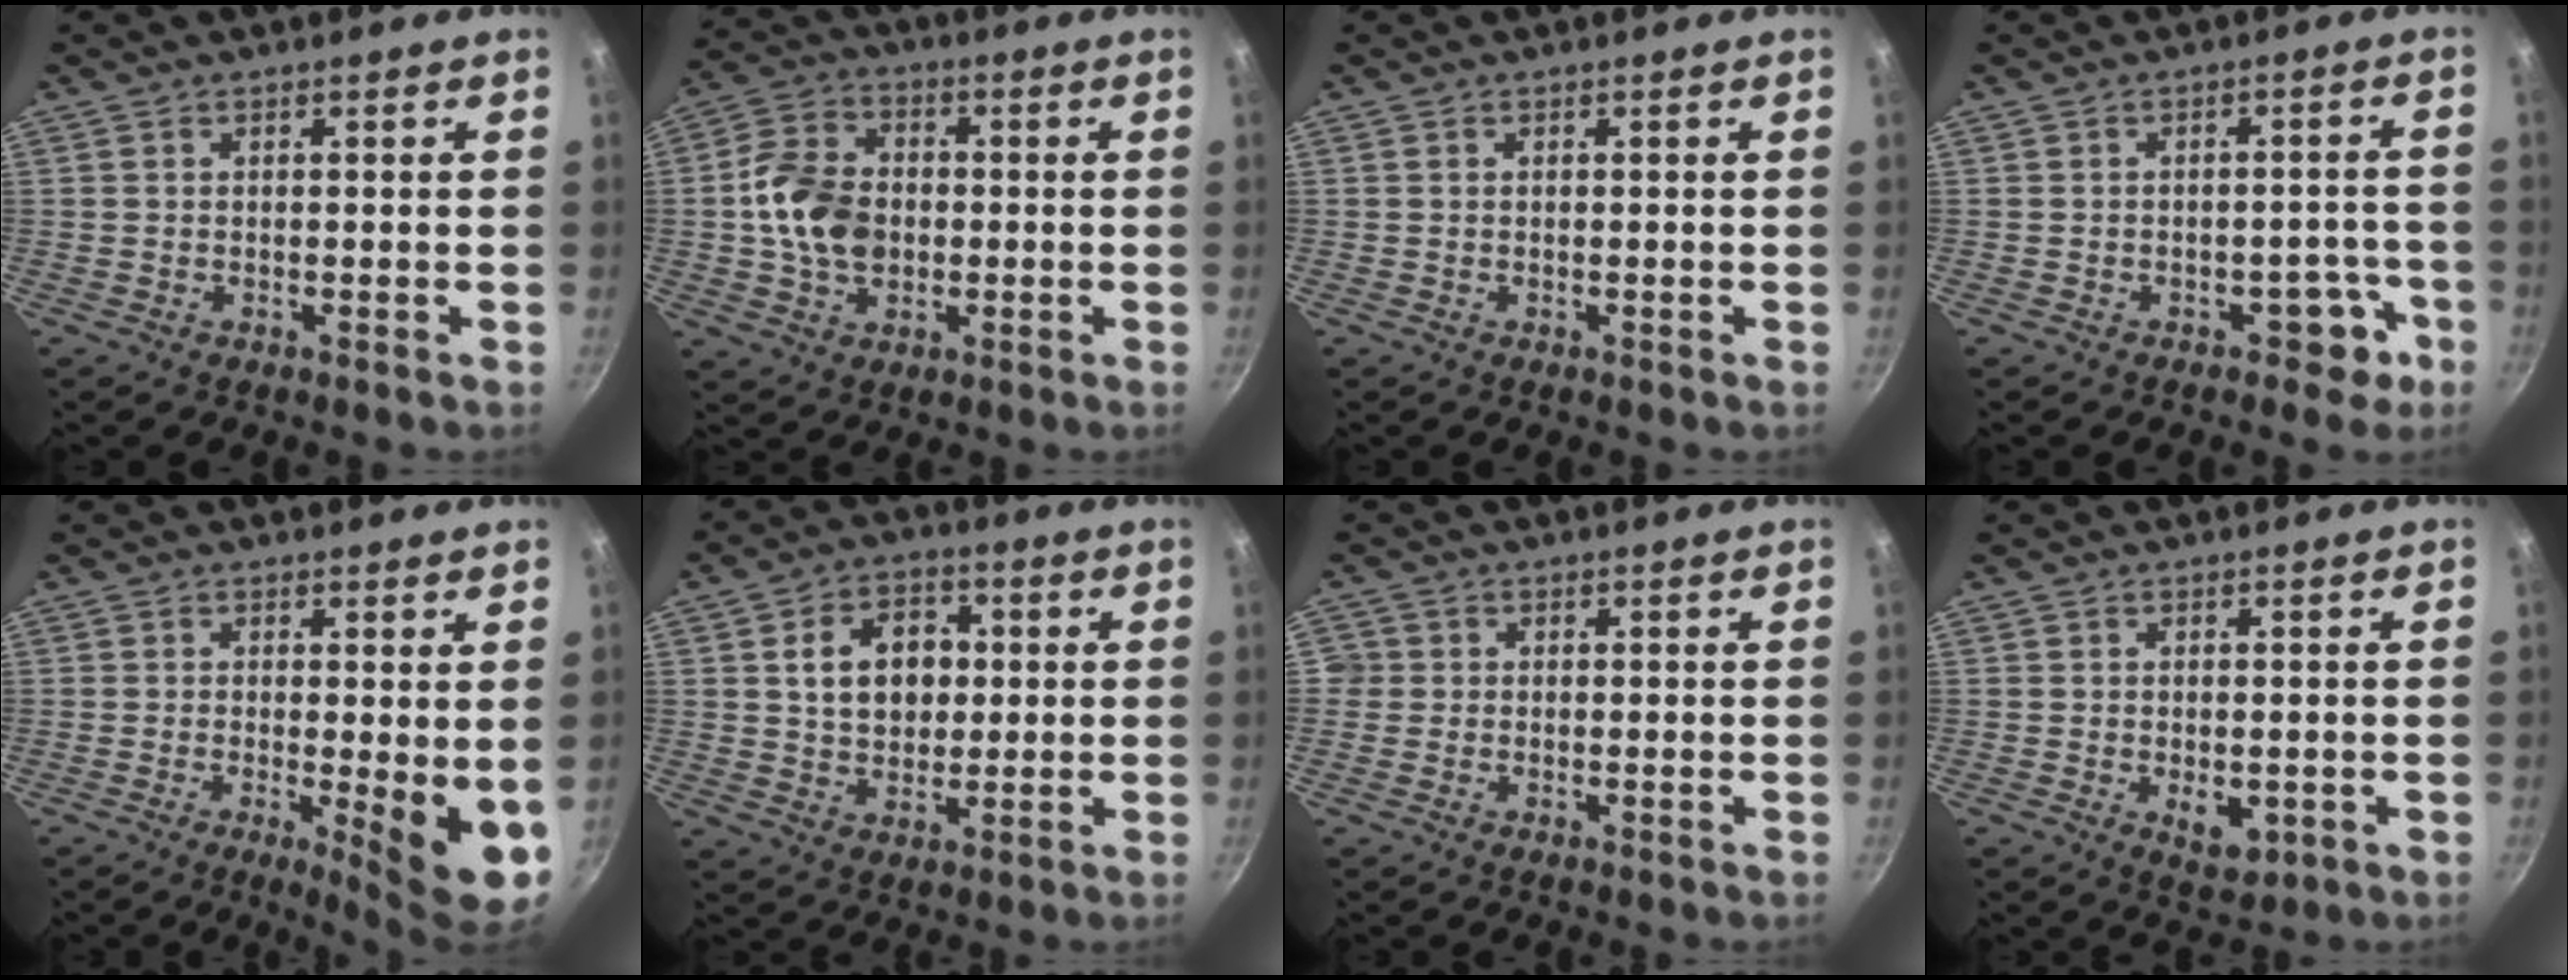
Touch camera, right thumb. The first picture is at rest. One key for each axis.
{"total": 11.8, "fx": -0.4, "fy": 8.6, "fz": 8.0, "tx": -0.132, "ty": 0.016, "tz": -0.014}
{"total": 0.0}
{"total": 5.3, "fx": -2.7, "fy": 3.5, "fz": 3.0, "tx": -0.004, "ty": 0.036, "tz": -0.022}
{"total": 7.8, "fx": -0.5, "fy": 1.9, "fz": 7.6, "tx": -0.099, "ty": -0.018, "tz": -0.002}
{"total": 10.5, "fx": 1.8, "fy": 7.9, "fz": 6.7, "tx": -0.082, "ty": 0.007, "tz": 0.029}
{"total": 1.7, "fx": -0.2, "fy": 1.6, "fz": 0.1, "tx": 0.008, "ty": 0.004, "tz": -0.004}
{"total": 4.8, "fx": -1.0, "fy": 2.9, "fz": 3.7, "tx": -0.045, "ty": -0.004, "tz": -0.007}